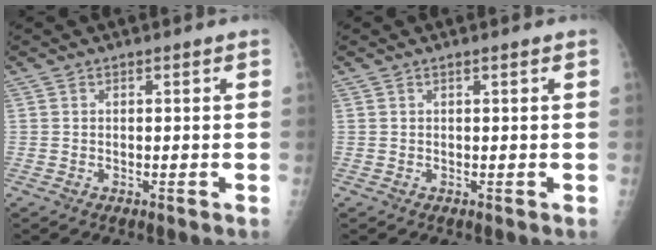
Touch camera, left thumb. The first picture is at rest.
{"total": 0.7, "force": [0.4, -0.1, 0.5], "torque": [-0.011, 0.000, 0.009]}